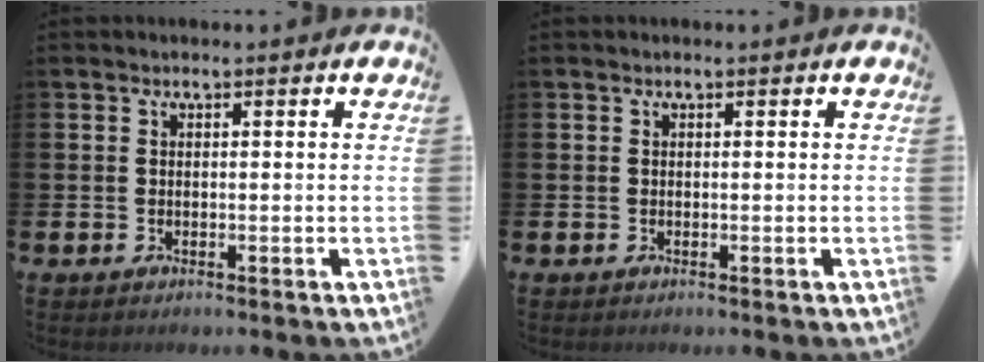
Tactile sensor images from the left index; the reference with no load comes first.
{"total": 0.0}